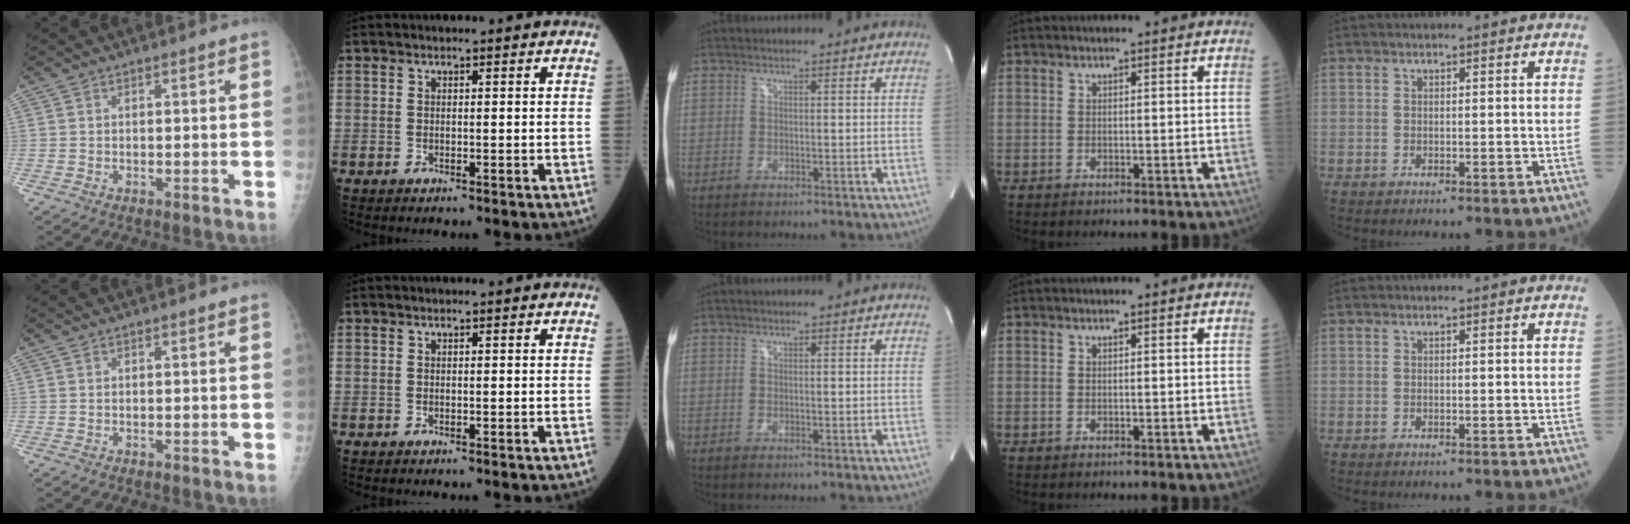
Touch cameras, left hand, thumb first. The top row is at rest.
{}